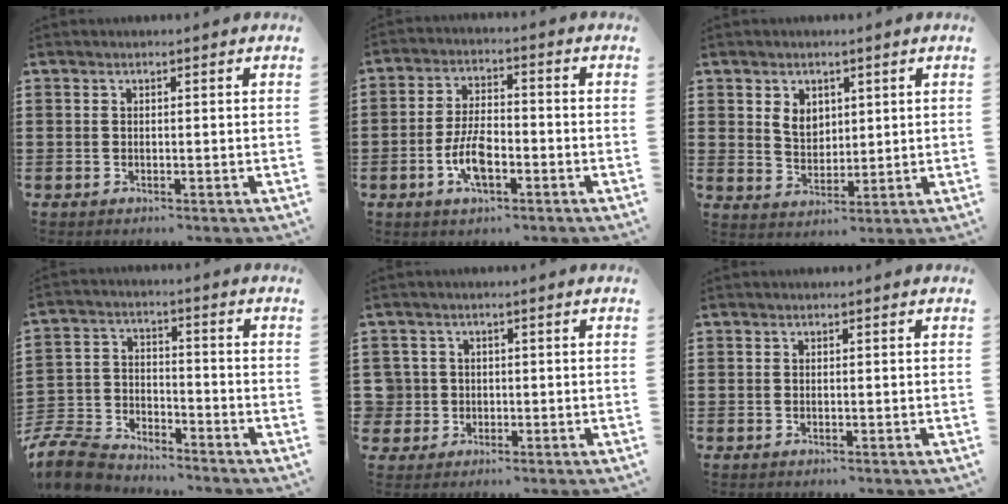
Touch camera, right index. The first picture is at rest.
{"total": 6.9, "force": [-2.5, 3.2, 5.6], "torque": [-0.129, 0.001, -0.052]}
{"total": 4.1, "force": [1.8, 3.1, 1.9], "torque": [-0.041, 0.006, 0.031]}
{"total": 8.4, "force": [-8.0, 2.0, 1.7], "torque": [-0.056, 0.012, -0.163]}
{"total": 3.3, "force": [-0.3, 3.2, 0.3], "torque": [-0.030, 0.008, -0.011]}
{"total": 0.0}